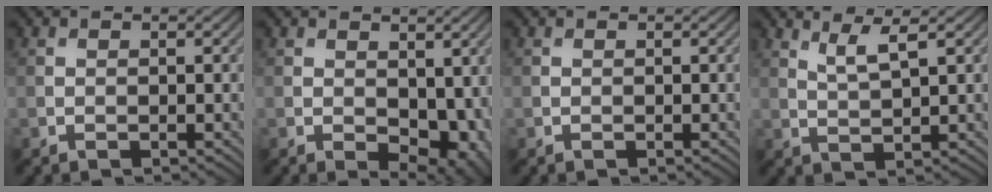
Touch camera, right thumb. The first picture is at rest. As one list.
[{"total": 8.0, "force": [-0.3, 5.1, 6.2], "torque": [-0.081, -0.029, 0.019]}, {"total": 0.0}, {"total": 3.2, "force": [2.0, 0.3, 2.4], "torque": [-0.055, 0.000, 0.046]}]